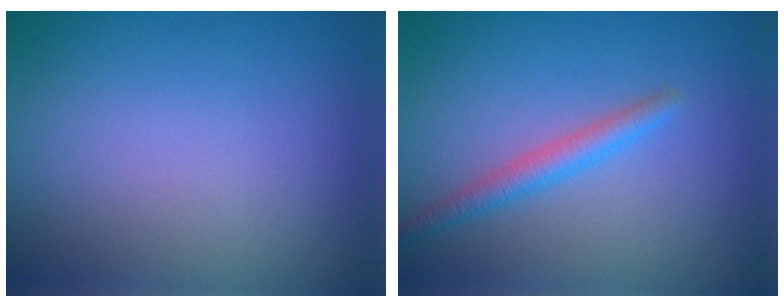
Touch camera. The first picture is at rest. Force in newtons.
{"total": 2.2, "press": 2.2, "slide": 0.0}